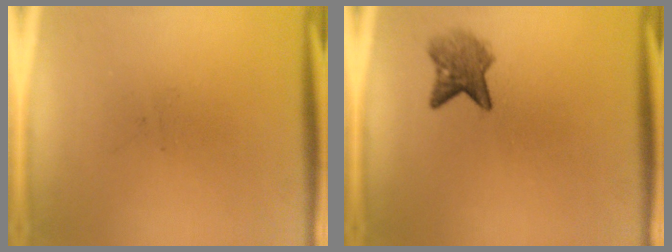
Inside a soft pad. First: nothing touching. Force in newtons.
{"total": 4.0}